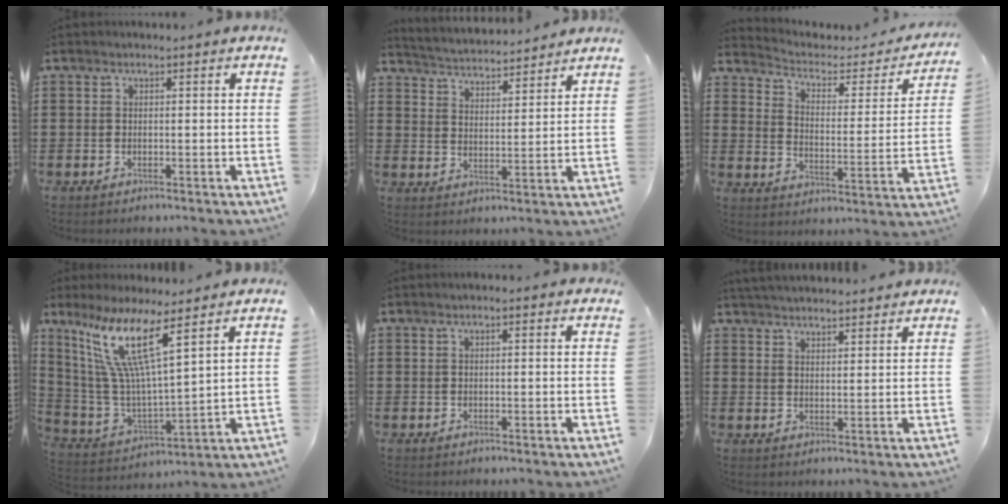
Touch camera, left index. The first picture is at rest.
{"total": 3.3, "force": [3.3, -0.1, -0.1], "torque": [-0.018, -0.025, 0.053]}
{"total": 2.8, "force": [2.1, 1.3, 1.2], "torque": [-0.039, -0.017, 0.026]}
{"total": 12.4, "force": [7.9, 1.5, 9.5], "torque": [-0.219, -0.046, 0.130]}
{"total": 0.6, "force": [0.1, 0.3, 0.6], "torque": [-0.011, 0.004, 0.002]}
{"total": 3.4, "force": [3.3, 0.0, 0.3], "torque": [-0.014, -0.007, 0.063]}